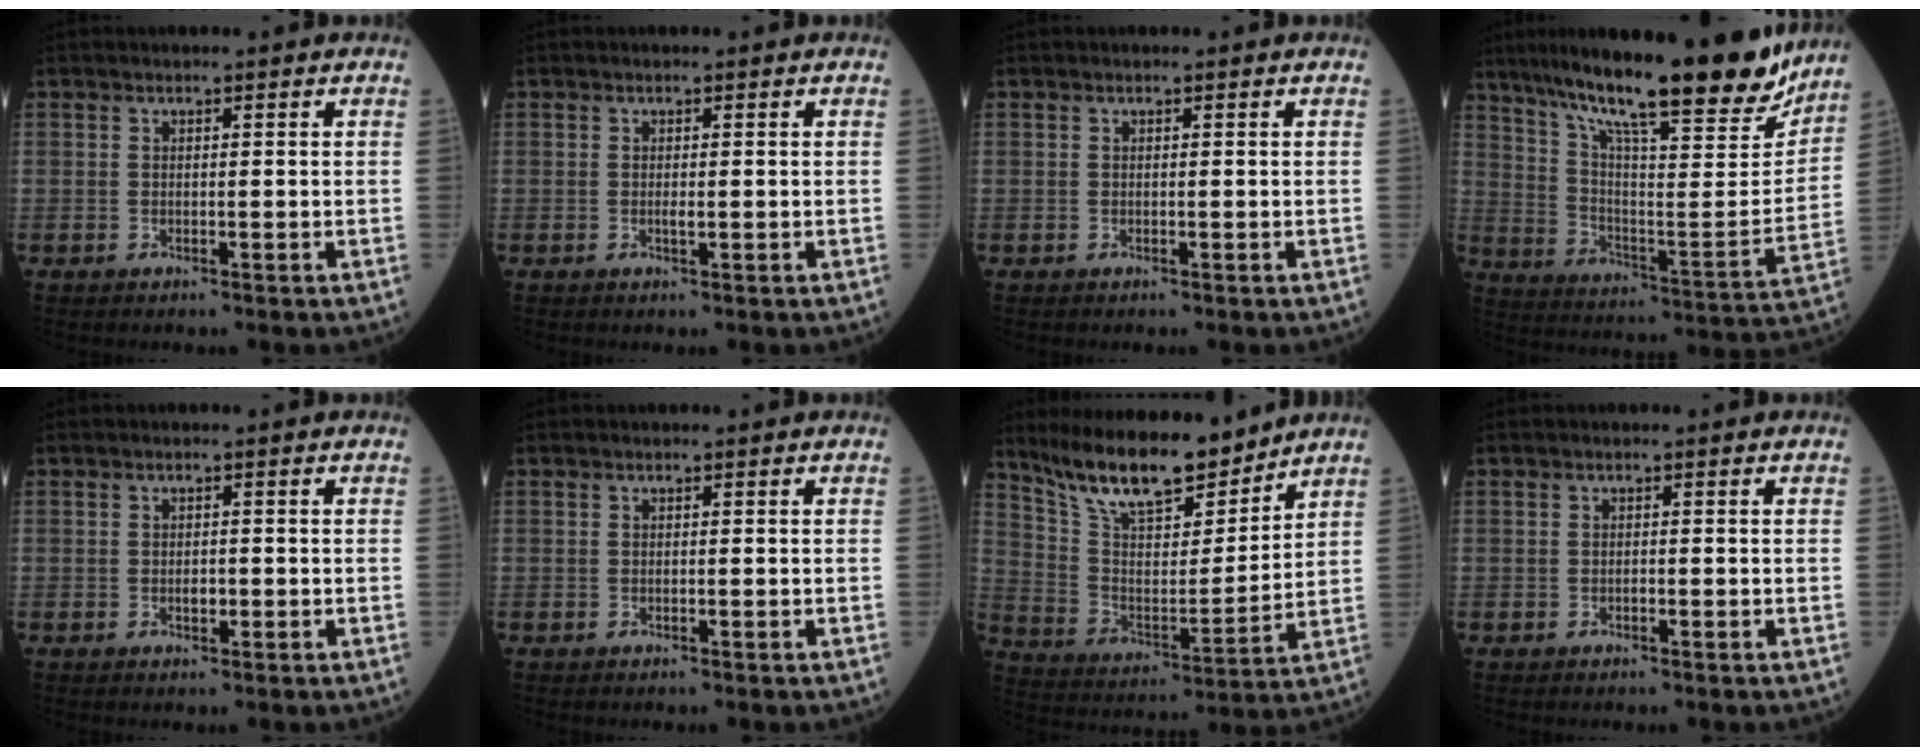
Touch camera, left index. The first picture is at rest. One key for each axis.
{"total": 0.7, "fx": 0.0, "fy": 0.2, "fz": 0.7, "tx": -0.014, "ty": -0.002, "tz": 0.000}
{"total": 0.0}
{"total": 26.1, "fx": 21.3, "fy": 3.1, "fz": 14.8, "tx": -0.248, "ty": -0.031, "tz": 0.314}
{"total": 1.2, "fx": -0.3, "fy": 0.7, "fz": 0.9, "tx": -0.018, "ty": 0.001, "tz": -0.002}
{"total": 0.0}
{"total": 15.7, "fx": 13.3, "fy": 3.6, "fz": 7.4, "tx": -0.135, "ty": -0.003, "tz": 0.244}
{"total": 0.0}